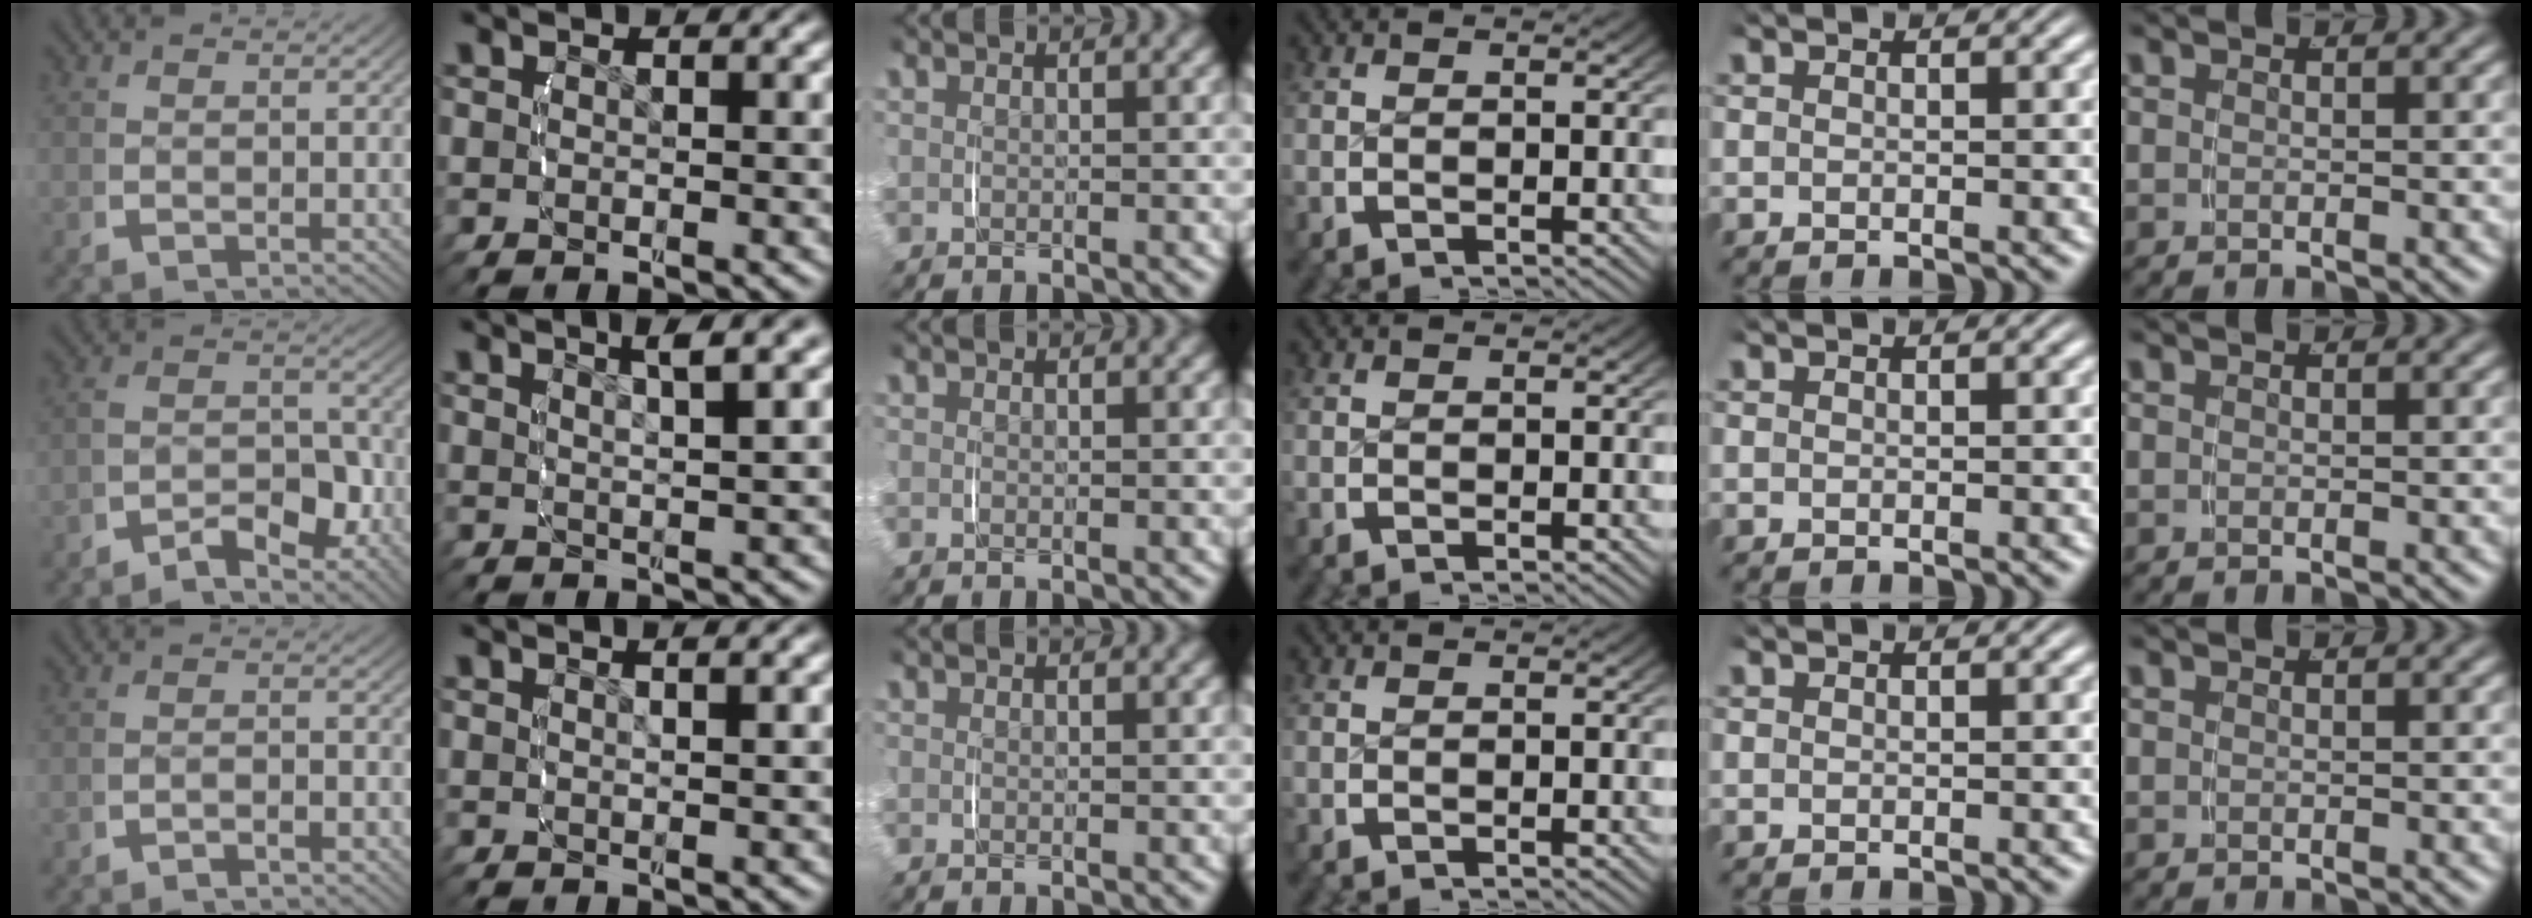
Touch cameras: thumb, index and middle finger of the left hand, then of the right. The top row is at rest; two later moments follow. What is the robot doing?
{"motion": "lift_and_place", "object": "ethernet cable"}